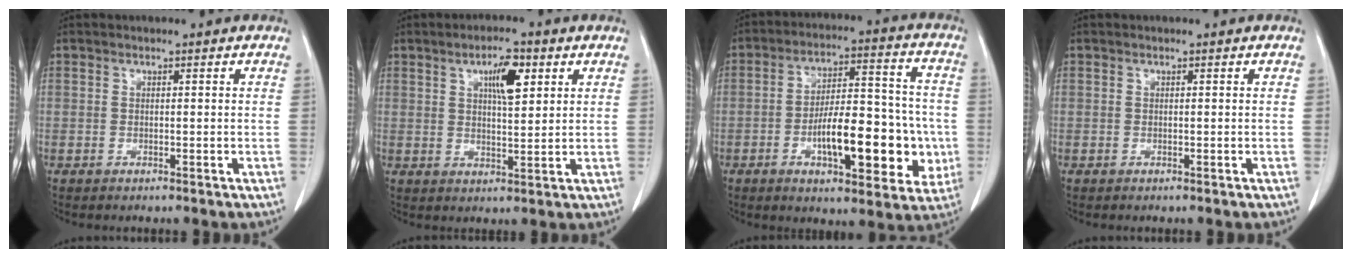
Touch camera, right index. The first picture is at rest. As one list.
[{"total": 6.1, "force": [2.7, 1.7, 5.2], "torque": [-0.088, 0.003, 0.044]}, {"total": 16.4, "force": [-4.1, 6.0, 14.7], "torque": [-0.214, 0.024, -0.057]}, {"total": 0.0}]